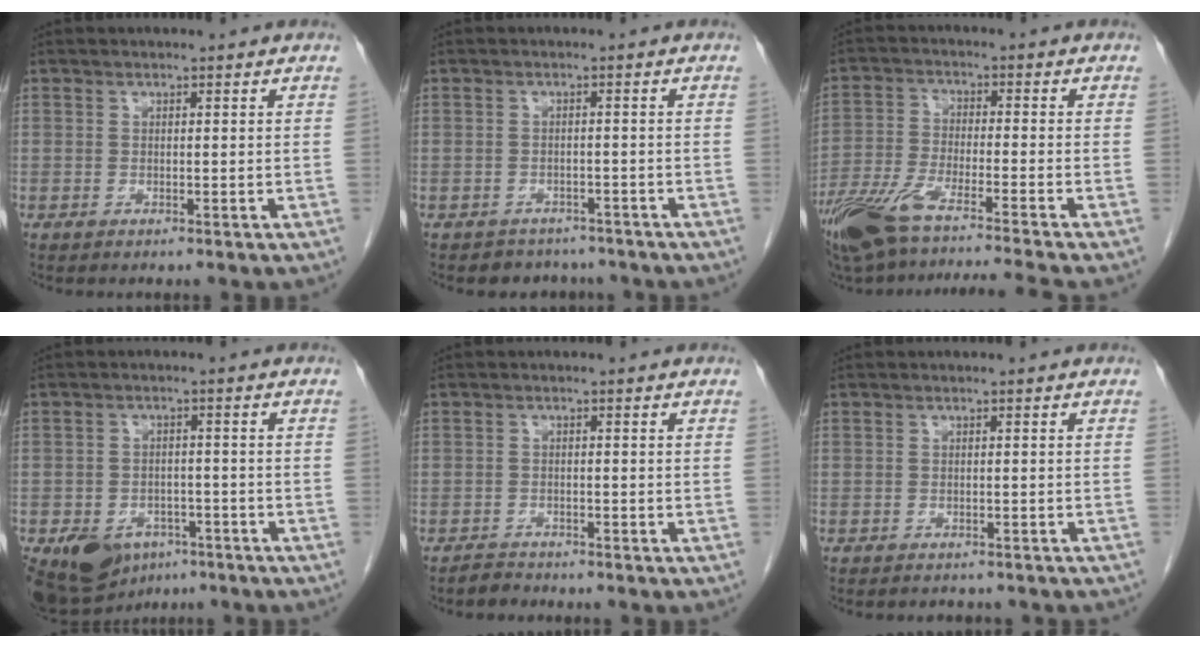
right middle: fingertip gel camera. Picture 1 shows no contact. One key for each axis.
{"total": 4.5, "fx": -3.8, "fy": 2.4, "fz": 0.0, "tx": 0.000, "ty": 0.013, "tz": -0.048}
{"total": 15.3, "fx": -12.3, "fy": -0.2, "fz": 9.1, "tx": -0.180, "ty": -0.033, "tz": -0.213}
{"total": 9.9, "fx": -6.0, "fy": 6.4, "fz": 4.7, "tx": -0.074, "ty": 0.008, "tz": -0.086}
{"total": 1.5, "fx": -1.4, "fy": 0.4, "fz": -0.3, "tx": -0.003, "ty": -0.004, "tz": -0.026}
{"total": 4.3, "fx": -3.7, "fy": 1.6, "fz": 1.3, "tx": -0.018, "ty": -0.002, "tz": -0.038}